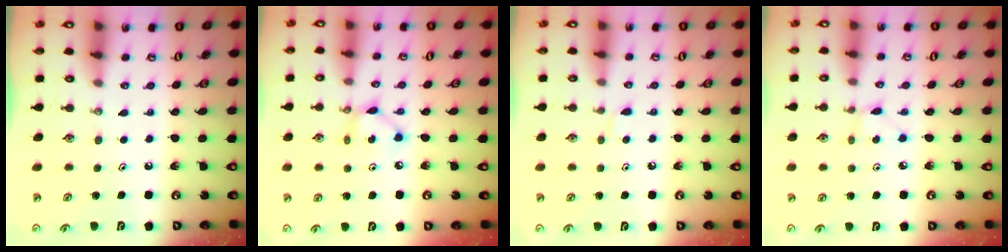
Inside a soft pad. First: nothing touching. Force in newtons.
{"total": 4.5, "press": 4.5, "slide": 0.2}
{"total": 2.9, "press": 2.8, "slide": 0.5}
{"total": 2.8, "press": 2.8, "slide": 0.3}